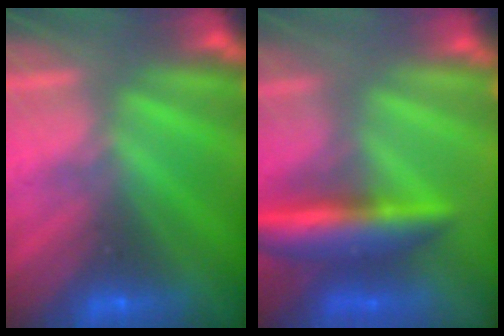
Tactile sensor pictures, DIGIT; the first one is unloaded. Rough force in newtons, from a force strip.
{"total": 5.8}